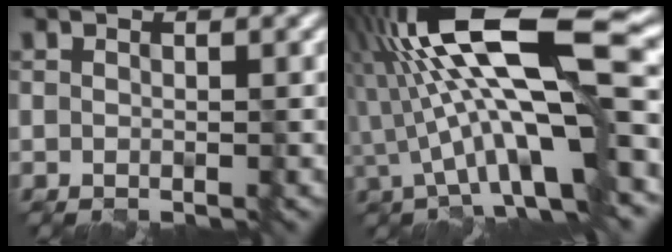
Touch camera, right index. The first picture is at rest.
{"total": 13.9, "force": [0.6, 3.5, 13.4], "torque": [-0.223, 0.027, 0.004]}